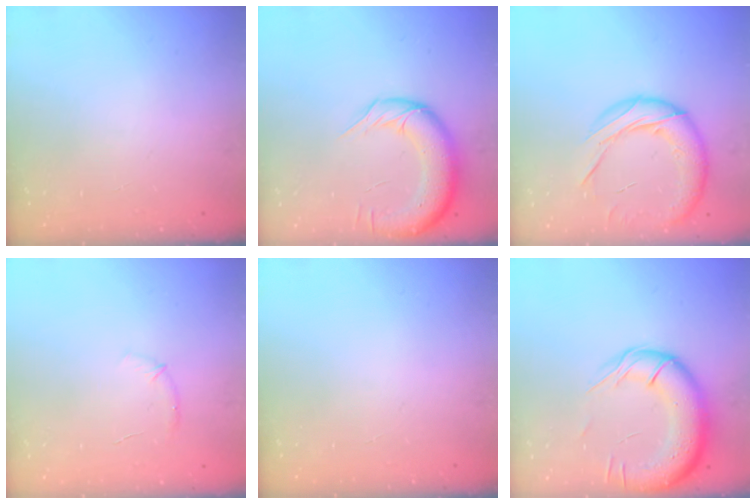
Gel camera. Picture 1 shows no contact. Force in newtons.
{"total": 13.9, "press": 13.4, "slide": 3.7}
{"total": 18.1, "press": 17.9, "slide": 2.8}
{"total": 6.8, "press": 6.6, "slide": 1.8}
{"total": 0.0}
{"total": 18.1, "press": 17.7, "slide": 3.6}